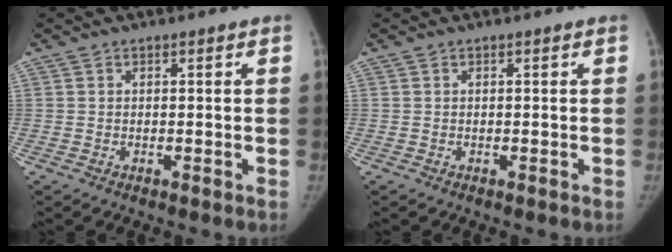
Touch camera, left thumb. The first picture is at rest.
{"total": 0.0}